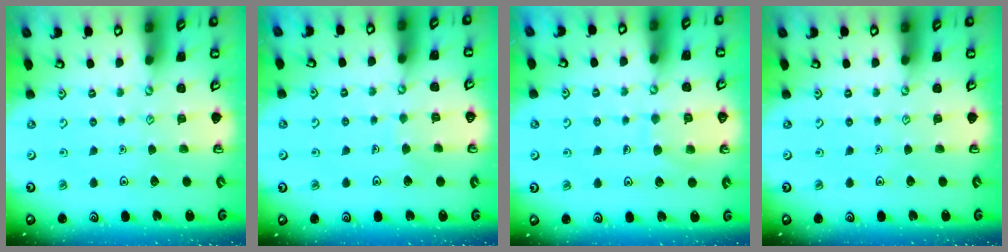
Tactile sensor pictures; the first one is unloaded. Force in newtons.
{"total": 2.7, "press": 2.7, "slide": 0.1}
{"total": 7.7, "press": 7.7, "slide": 0.6}
{"total": 0.0}